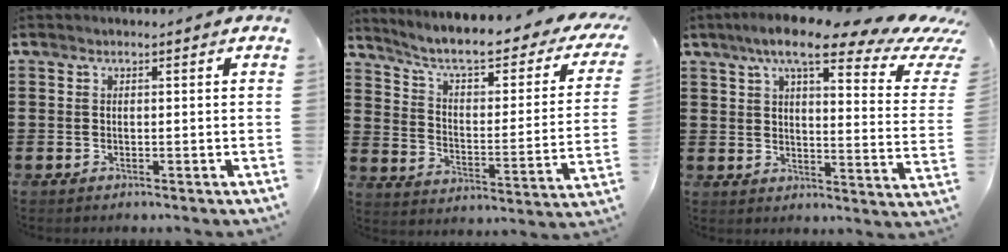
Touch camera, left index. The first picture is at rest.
{"total": 6.5, "force": [5.1, 0.9, 4.0], "torque": [-0.097, -0.040, 0.083]}
{"total": 12.0, "force": [8.4, 2.6, 8.2], "torque": [-0.154, -0.035, 0.135]}